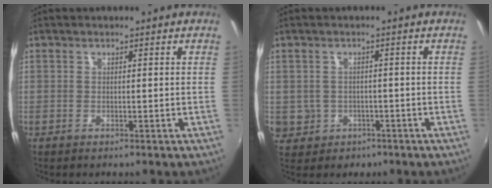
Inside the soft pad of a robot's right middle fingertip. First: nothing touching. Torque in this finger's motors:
{"motor_torque": [0.17, -0.19, 0.00, 0.01]}